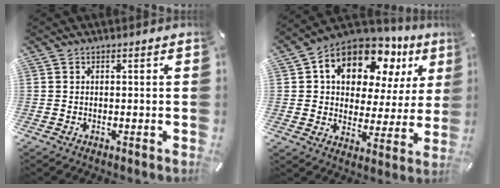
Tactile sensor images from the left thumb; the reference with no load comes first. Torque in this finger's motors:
{"motor_torque": [2.43, 2.57, 1.52, -1.25, 0.40]}